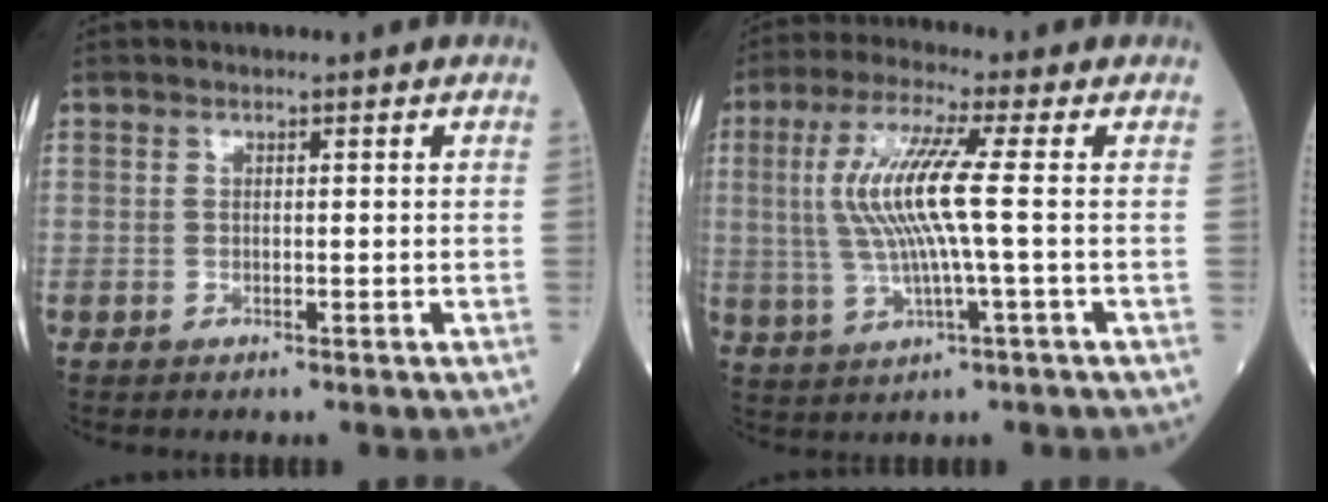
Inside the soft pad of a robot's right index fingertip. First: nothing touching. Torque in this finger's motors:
{"motor_torque": [0.51, -0.01, 0.30, 0.21]}